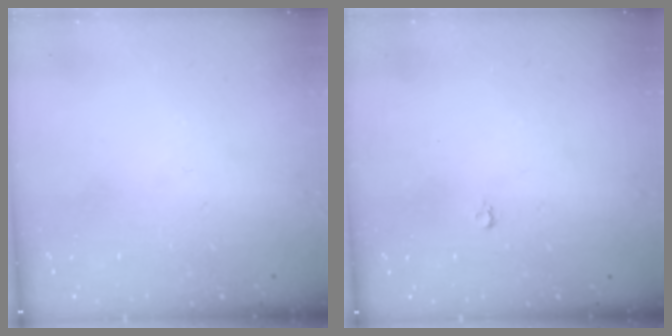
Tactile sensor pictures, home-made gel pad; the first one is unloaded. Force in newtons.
{"total": 2.2, "press": 2.2, "slide": 0.2}